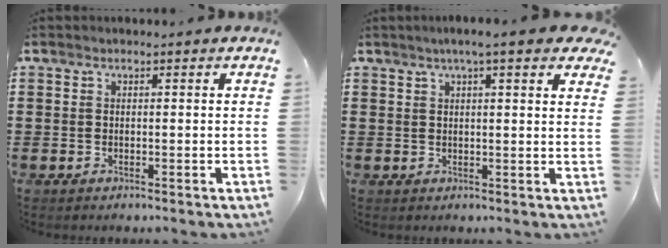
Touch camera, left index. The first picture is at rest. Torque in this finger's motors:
{"motor_torque": [1.14, -1.00, 0.12, -0.05]}